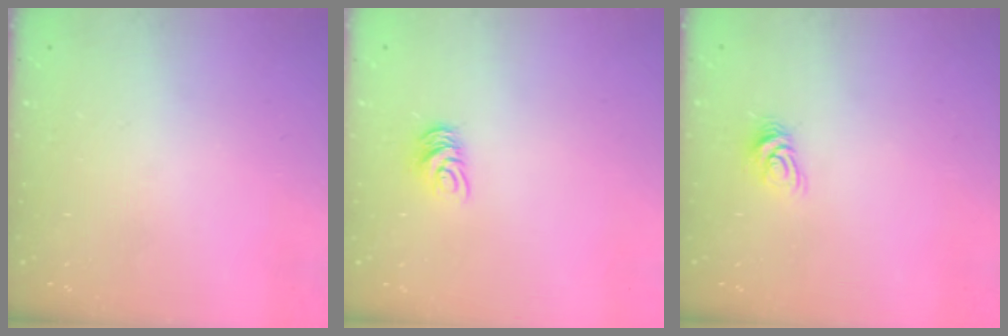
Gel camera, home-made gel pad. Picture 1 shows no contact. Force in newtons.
{"total": 7.5, "press": 7.5, "slide": 0.5}
{"total": 5.8, "press": 5.8, "slide": 0.3}